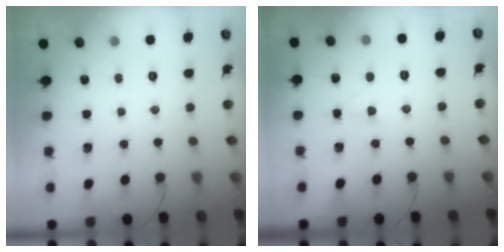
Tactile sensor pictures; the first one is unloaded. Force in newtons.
{"total": 2.1, "press": 1.8, "slide": 0.9}